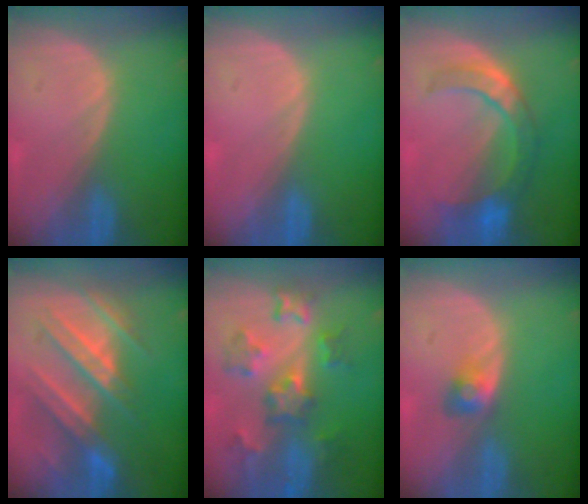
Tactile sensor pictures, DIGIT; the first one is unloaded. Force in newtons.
{"total": 0.0}
{"total": 7.6, "press": 7.3, "slide": 1.9}
{"total": 9.4, "press": 9.3, "slide": 1.6}
{"total": 8.3, "press": 7.8, "slide": 2.9}
{"total": 2.8, "press": 2.5, "slide": 1.2}